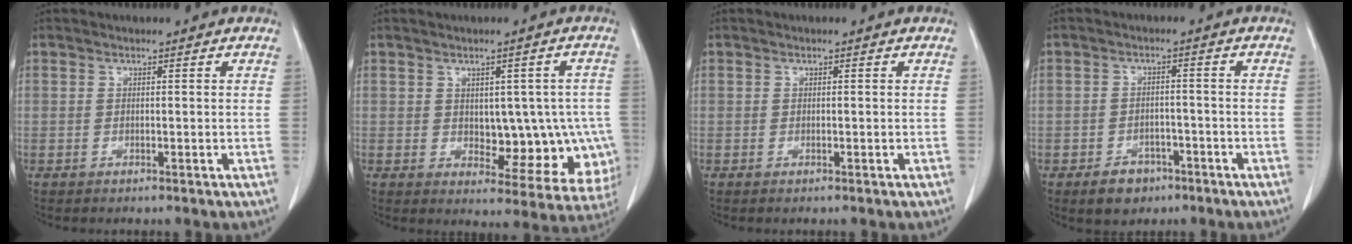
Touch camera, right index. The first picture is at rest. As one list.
[{"total": 14.0, "force": [-1.8, 8.2, 11.3], "torque": [-0.129, 0.023, -0.001]}, {"total": 0.5, "force": [-0.2, 0.3, 0.4], "torque": [-0.011, -0.001, -0.003]}, {"total": 5.4, "force": [-3.3, 3.7, 2.1], "torque": [-0.034, 0.005, -0.044]}]